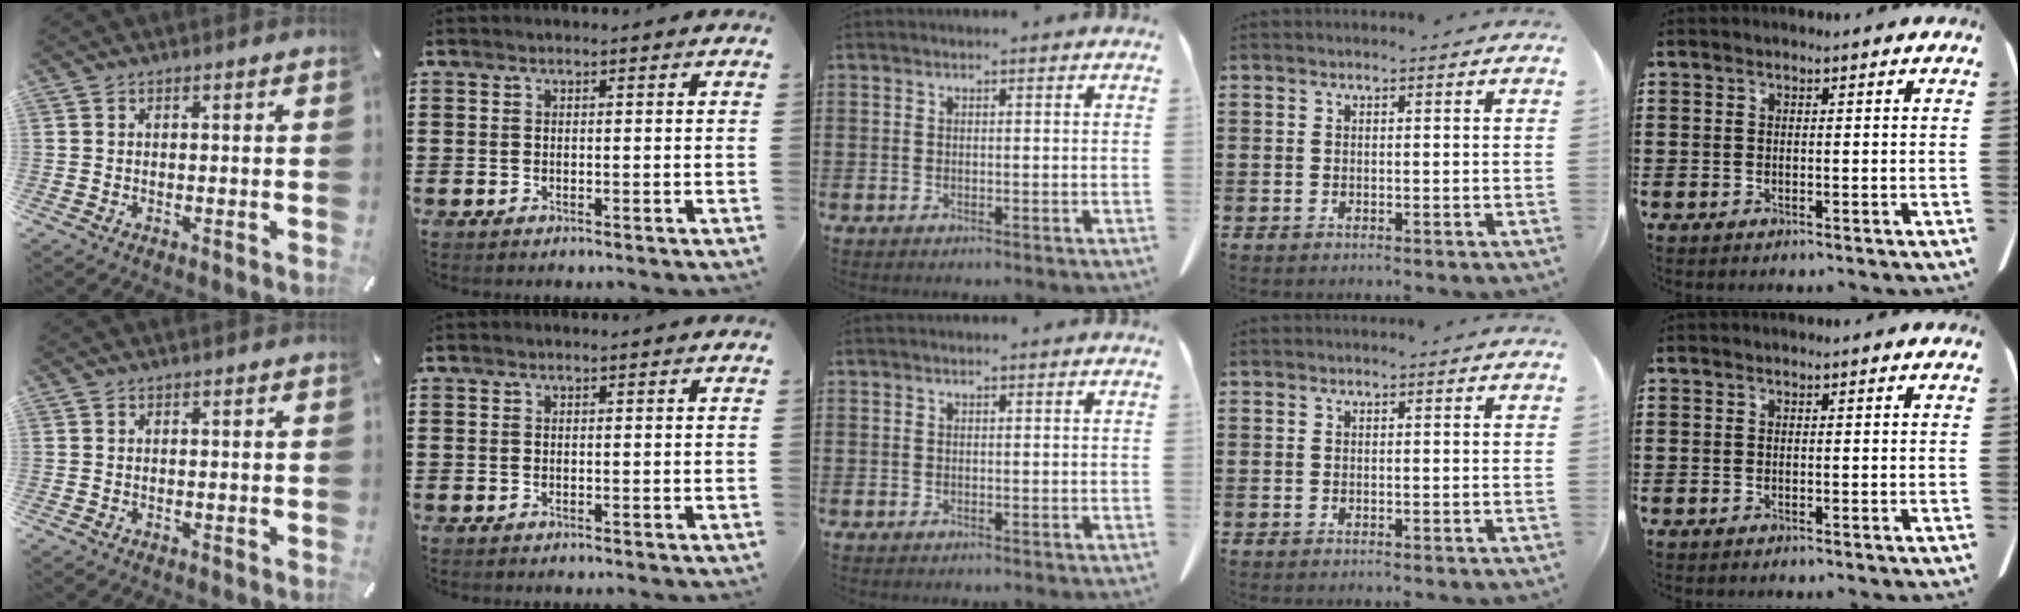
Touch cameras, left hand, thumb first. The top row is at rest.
{}